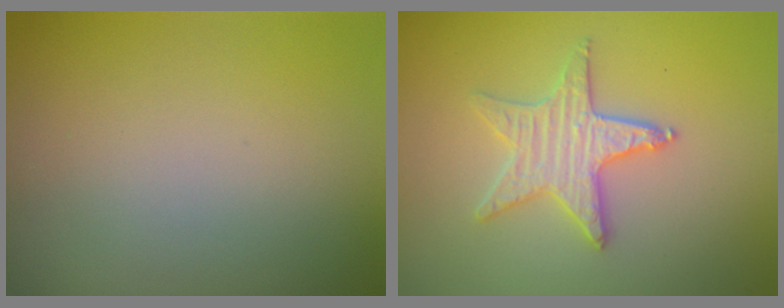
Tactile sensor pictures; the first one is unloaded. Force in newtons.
{"total": 3.1, "press": 3.1, "slide": 0.5}